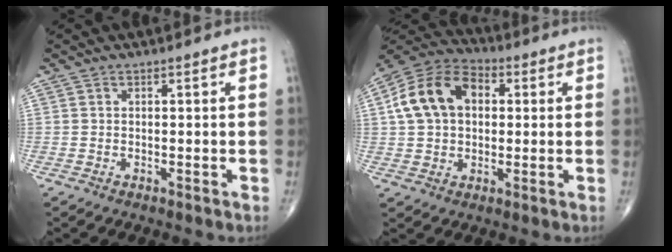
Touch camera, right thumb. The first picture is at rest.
{"total": 14.3, "force": [2.6, 10.1, 9.8], "torque": [-0.165, 0.025, 0.035]}